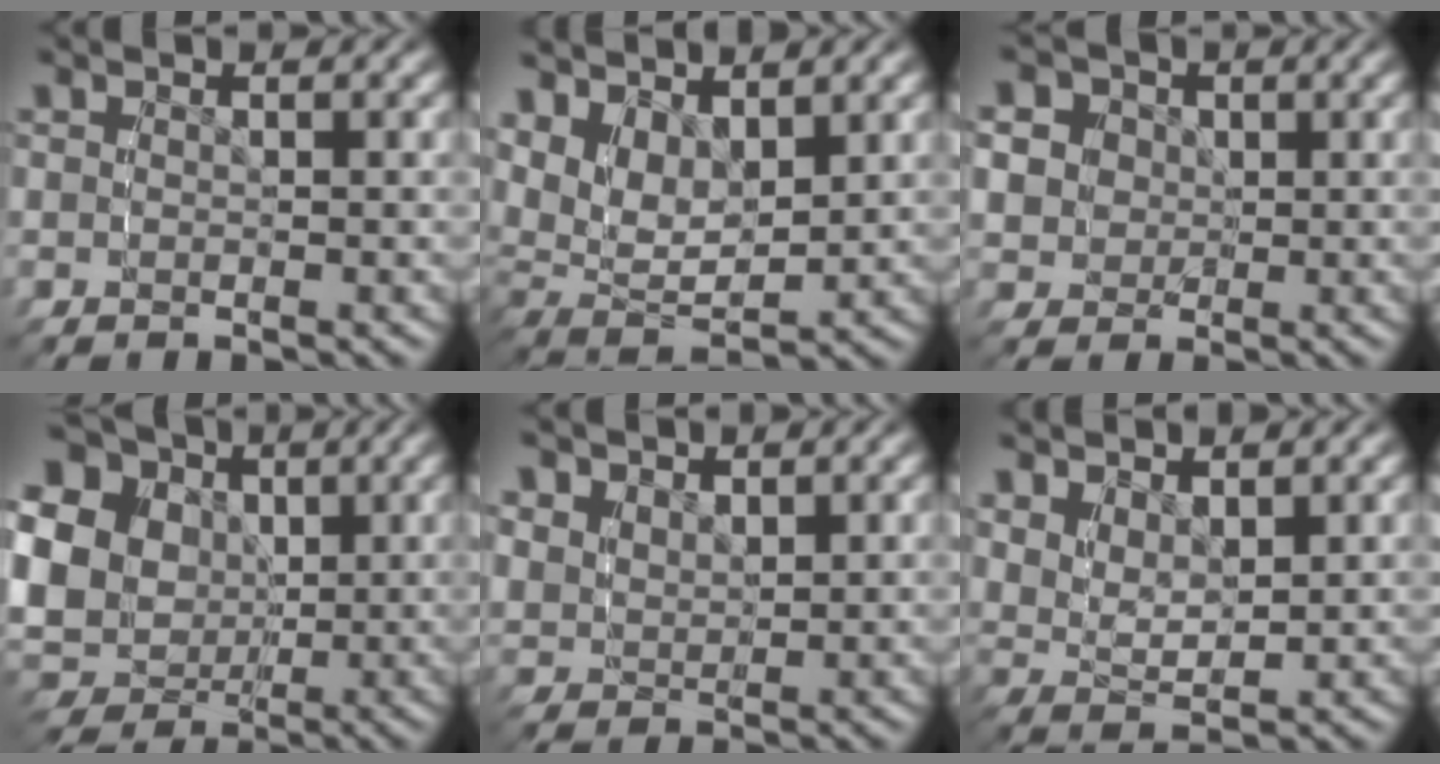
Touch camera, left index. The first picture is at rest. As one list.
[{"total": 7.6, "force": [2.3, 5.6, 4.6], "torque": [-0.114, -0.014, 0.039]}, {"total": 8.8, "force": [2.7, 7.5, 3.7], "torque": [-0.074, 0.002, 0.040]}, {"total": 15.3, "force": [2.5, 13.0, 7.6], "torque": [-0.166, -0.012, 0.029]}, {"total": 2.8, "force": [2.0, 1.7, 0.9], "torque": [-0.023, -0.007, 0.048]}, {"total": 4.0, "force": [2.5, 2.0, 2.4], "torque": [-0.053, -0.007, 0.048]}]